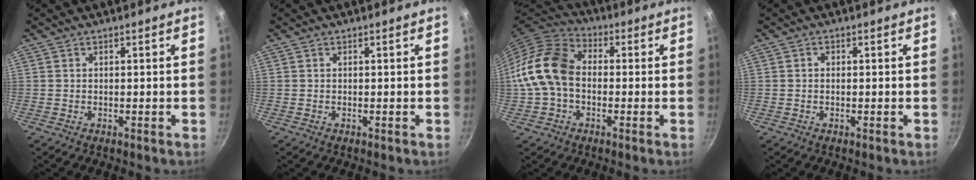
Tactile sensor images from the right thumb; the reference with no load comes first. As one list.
[{"total": 0.0}, {"total": 13.5, "force": [-0.9, 9.8, 9.3], "torque": [-0.152, 0.033, -0.036]}, {"total": 0.8, "force": [0.0, 0.7, 0.5], "torque": [-0.008, 0.004, 0.000]}]